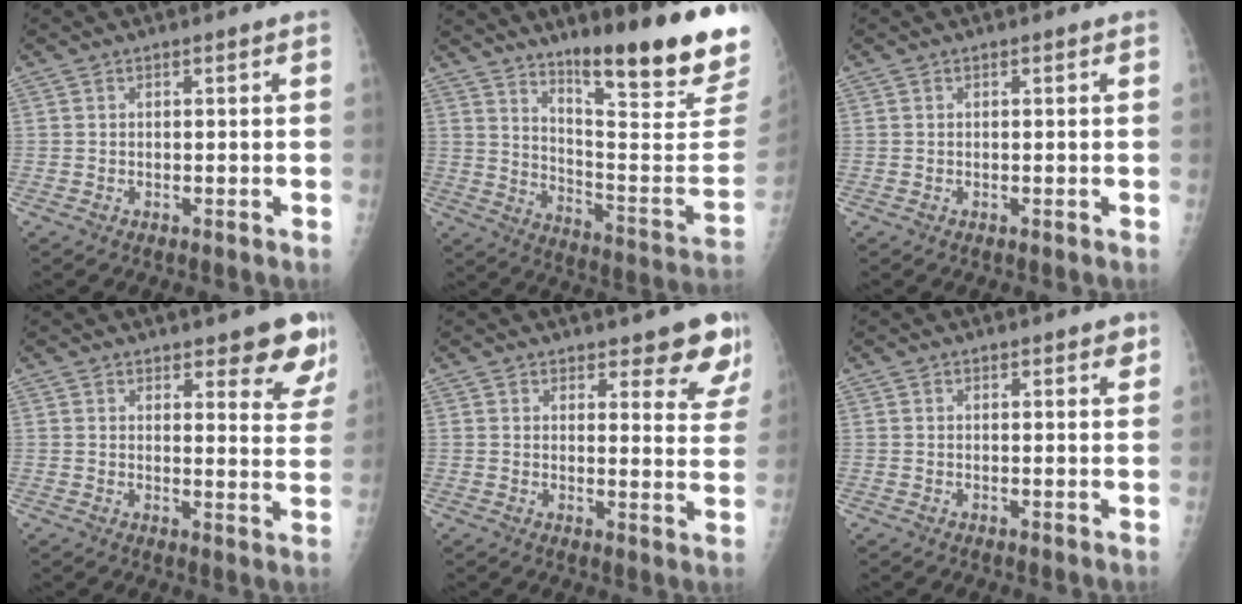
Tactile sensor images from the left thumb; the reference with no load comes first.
{"total": 25.1, "force": [16.6, 4.2, 18.3], "torque": [-0.238, -0.097, 0.244]}
{"total": 0.0}
{"total": 8.9, "force": [6.7, 3.1, 5.0], "torque": [-0.021, -0.043, 0.071]}
{"total": 8.7, "force": [7.1, 3.2, 4.0], "torque": [-0.009, -0.048, 0.068]}
{"total": 1.8, "force": [1.3, 0.9, 0.9], "torque": [0.005, -0.006, 0.012]}